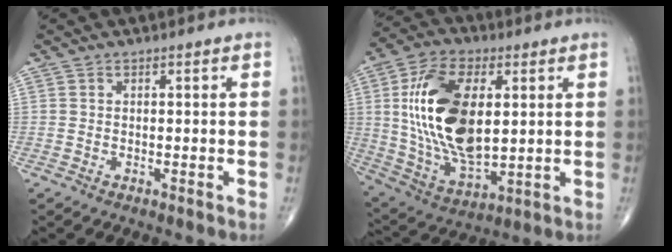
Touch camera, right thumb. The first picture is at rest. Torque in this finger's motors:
{"motor_torque": [1.10, 3.22, 2.26, 0.48, 0.72]}